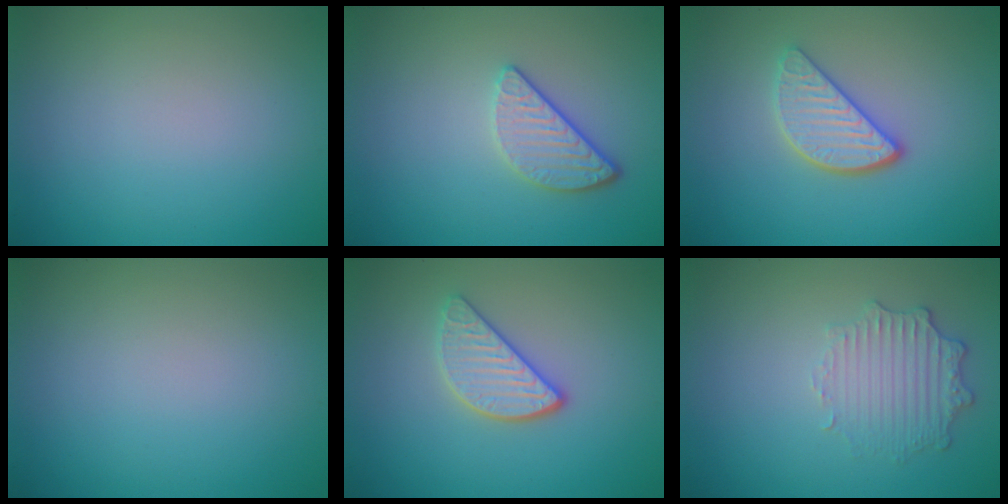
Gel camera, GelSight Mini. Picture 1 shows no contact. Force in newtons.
{"total": 2.6, "press": 2.3, "slide": 1.3}
{"total": 3.5, "press": 2.9, "slide": 1.9}
{"total": 0.0}
{"total": 3.1, "press": 2.8, "slide": 1.4}
{"total": 2.5, "press": 2.3, "slide": 1.0}